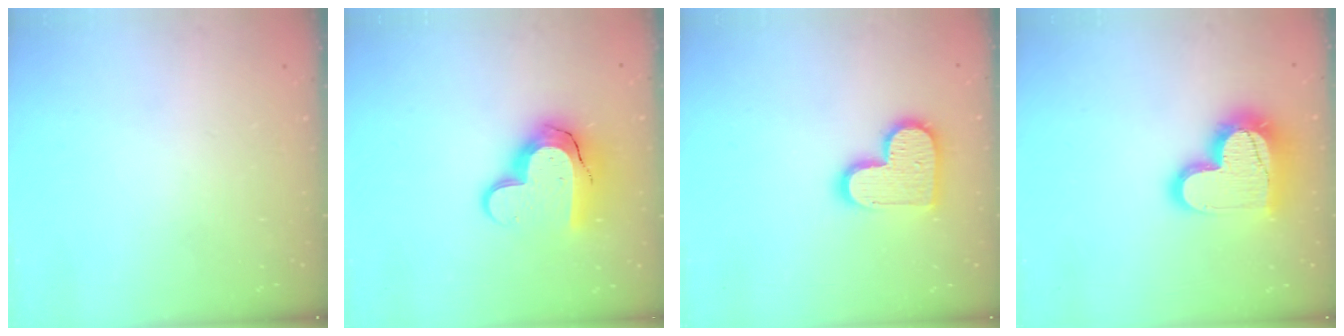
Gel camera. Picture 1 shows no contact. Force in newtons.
{"total": 14.2, "press": 14.1, "slide": 1.0}
{"total": 14.2, "press": 14.2, "slide": 1.1}
{"total": 18.1, "press": 18.1, "slide": 1.4}